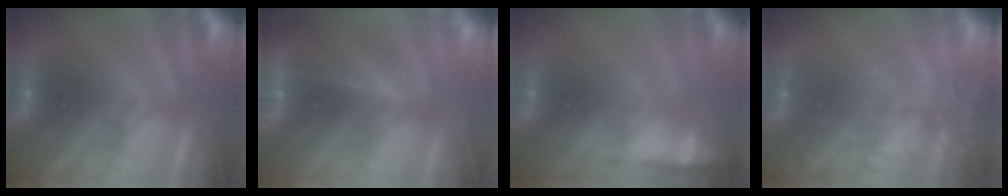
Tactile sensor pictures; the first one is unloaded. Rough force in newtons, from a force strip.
{"total": 9.9}
{"total": 7.6}
{"total": 7.0}